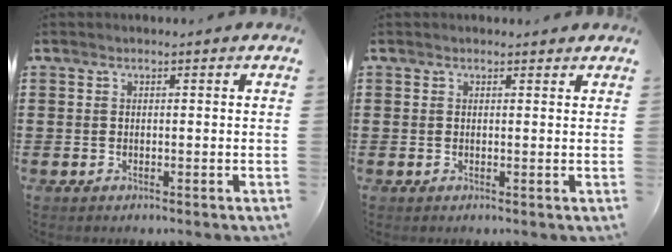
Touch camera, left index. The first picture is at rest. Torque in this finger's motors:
{"motor_torque": [-0.84, 1.19, -0.02, -0.01]}